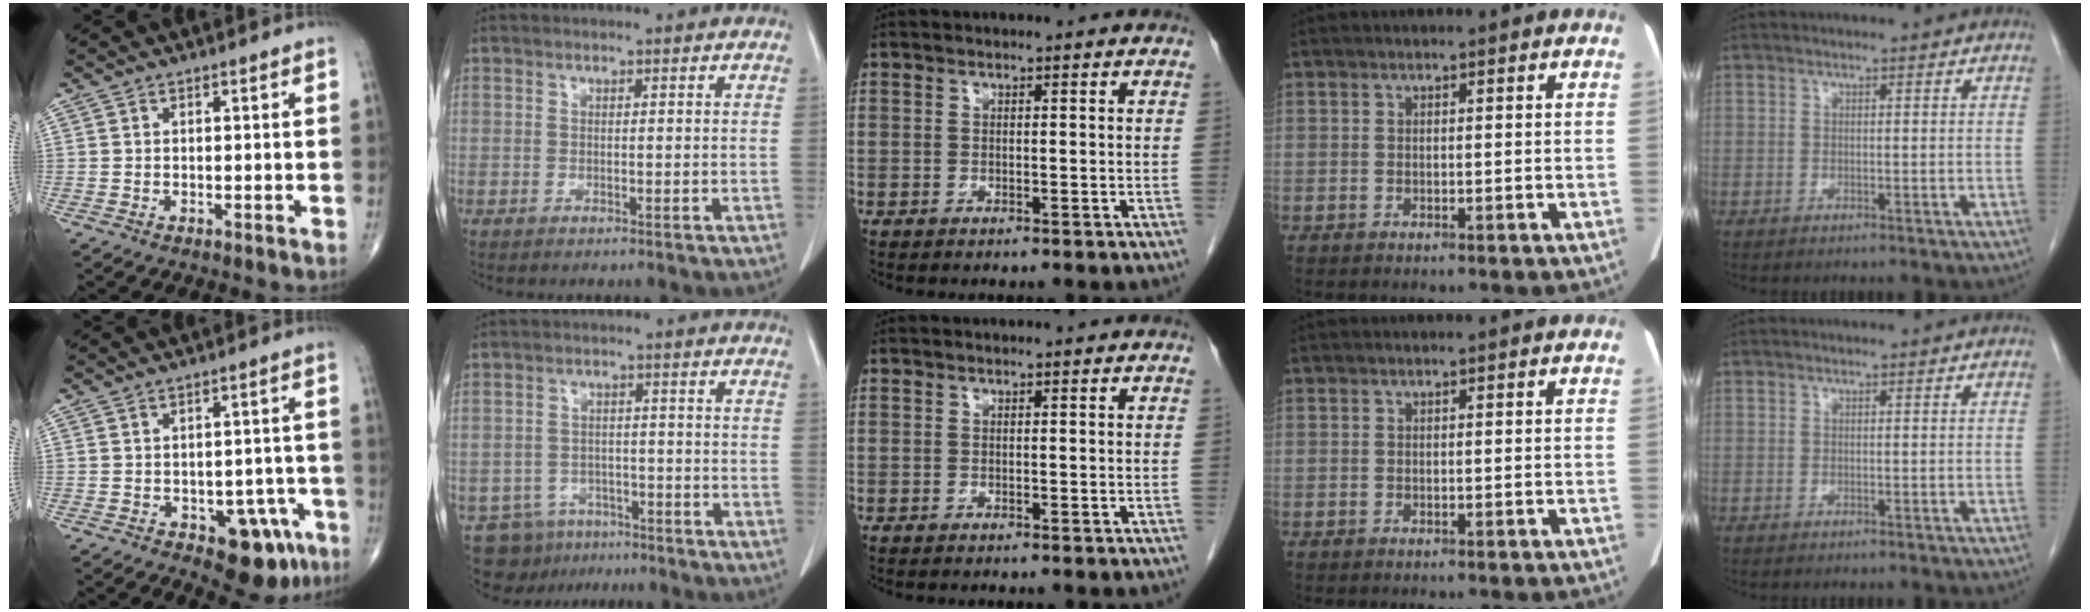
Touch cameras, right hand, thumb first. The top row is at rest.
{"thumb": {"total": 9.7, "force": [-4.7, 5.4, 6.6], "torque": [-0.042, 0.027, -0.052]}, "index": {"total": 7.5, "force": [-5.1, 5.5, 0.7], "torque": [-0.011, 0.018, -0.069]}}